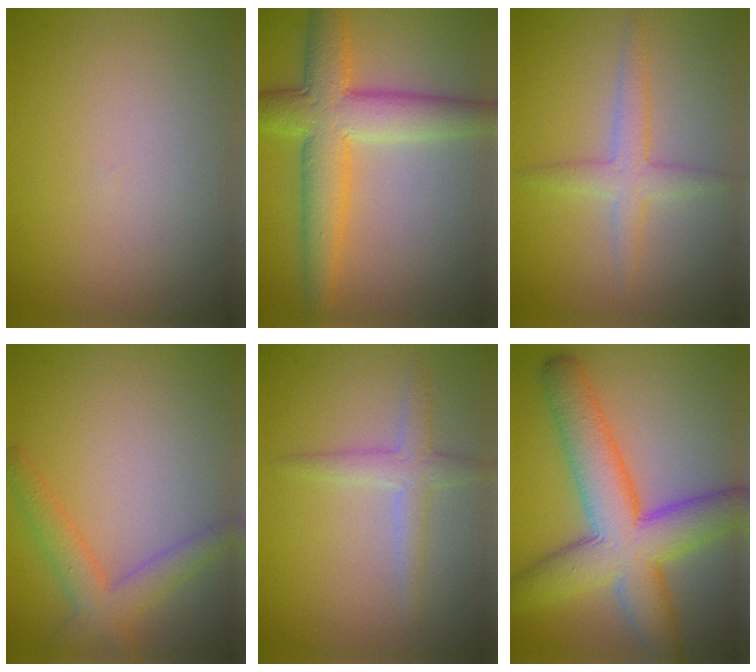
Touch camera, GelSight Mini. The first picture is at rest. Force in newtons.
{"total": 7.2, "press": 7.2, "slide": 0.3}
{"total": 2.6, "press": 2.6, "slide": 0.1}
{"total": 3.3, "press": 3.3, "slide": 0.1}
{"total": 2.3, "press": 2.3, "slide": 0.0}
{"total": 9.6, "press": 9.5, "slide": 0.3}